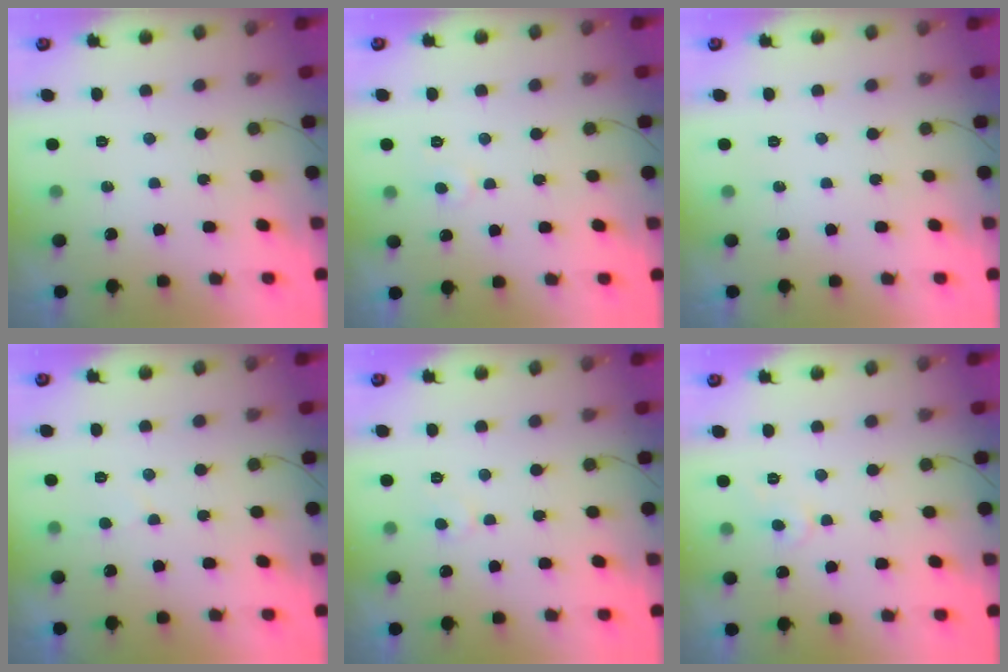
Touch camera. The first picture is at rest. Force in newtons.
{"total": 3.9, "press": 3.9, "slide": 0.3}
{"total": 0.0}
{"total": 3.7, "press": 3.7, "slide": 0.3}
{"total": 4.6, "press": 4.6, "slide": 0.4}
{"total": 3.5, "press": 3.5, "slide": 0.3}